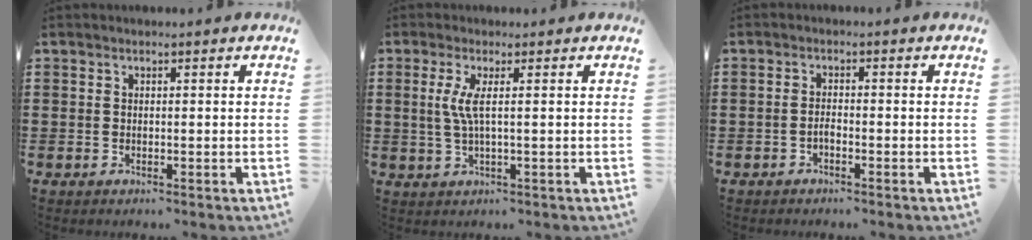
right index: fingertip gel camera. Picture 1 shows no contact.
{"total": 3.6, "force": [0.6, -0.6, 3.5], "torque": [-0.078, -0.012, 0.005]}
{"total": 1.1, "force": [-0.7, -0.2, 0.8], "torque": [-0.012, -0.002, -0.012]}